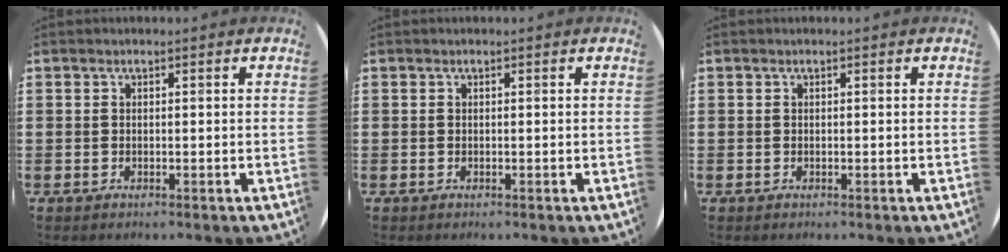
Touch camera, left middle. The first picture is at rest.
{"total": 0.0}
{"total": 0.0}